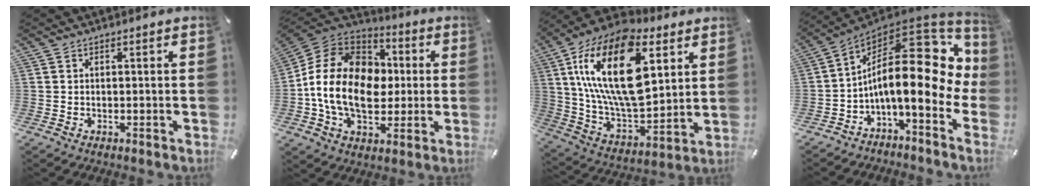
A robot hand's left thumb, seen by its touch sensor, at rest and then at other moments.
{"total": 17.6, "force": [-1.8, 13.5, 11.2], "torque": [-0.238, 0.015, -0.030]}
{"total": 27.5, "force": [9.6, 14.8, 21.1], "torque": [-0.413, -0.036, 0.164]}
{"total": 22.7, "force": [2.1, 9.8, 20.3], "torque": [-0.347, -0.045, 0.038]}